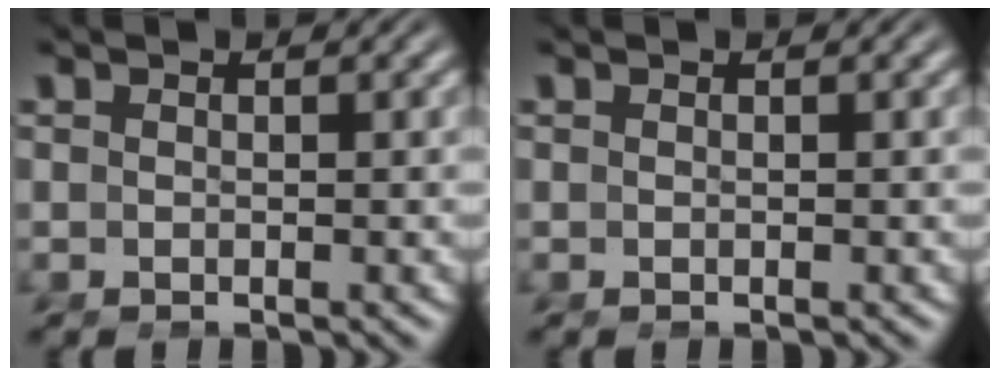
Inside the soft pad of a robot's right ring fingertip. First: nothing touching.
{"total": 0.0}